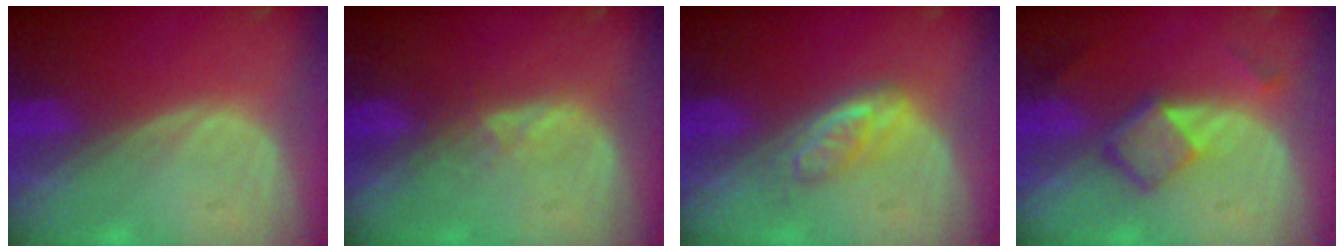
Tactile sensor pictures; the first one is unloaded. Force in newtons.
{"total": 1.6, "press": 1.6, "slide": 0.3}
{"total": 3.8, "press": 3.8, "slide": 0.1}
{"total": 5.0, "press": 4.6, "slide": 2.0}